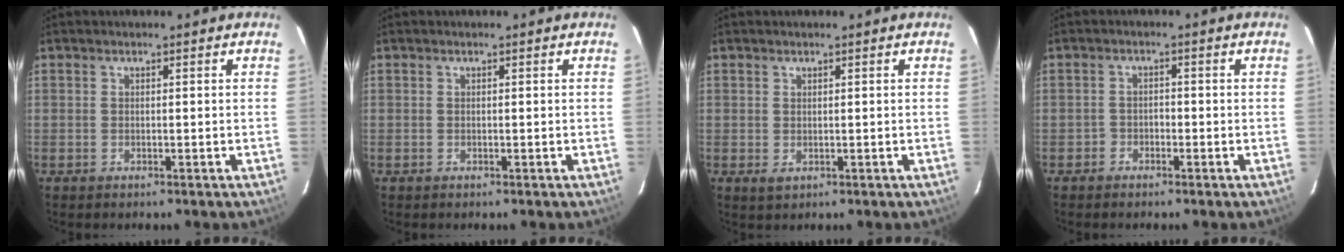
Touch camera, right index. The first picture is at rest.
{"total": 0.0}
{"total": 1.2, "force": [0.6, 1.0, 0.5], "torque": [-0.007, 0.000, 0.012]}
{"total": 1.8, "force": [-1.3, 1.2, 0.2], "torque": [-0.005, 0.002, -0.023]}